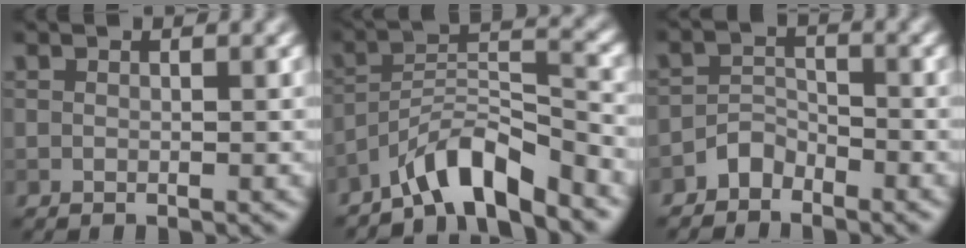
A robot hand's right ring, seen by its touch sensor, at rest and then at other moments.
{"total": 6.6, "force": [-5.4, 1.1, 3.7], "torque": [-0.058, 0.011, -0.100]}
{"total": 2.1, "force": [-1.8, 1.0, 0.5], "torque": [-0.005, 0.013, -0.037]}